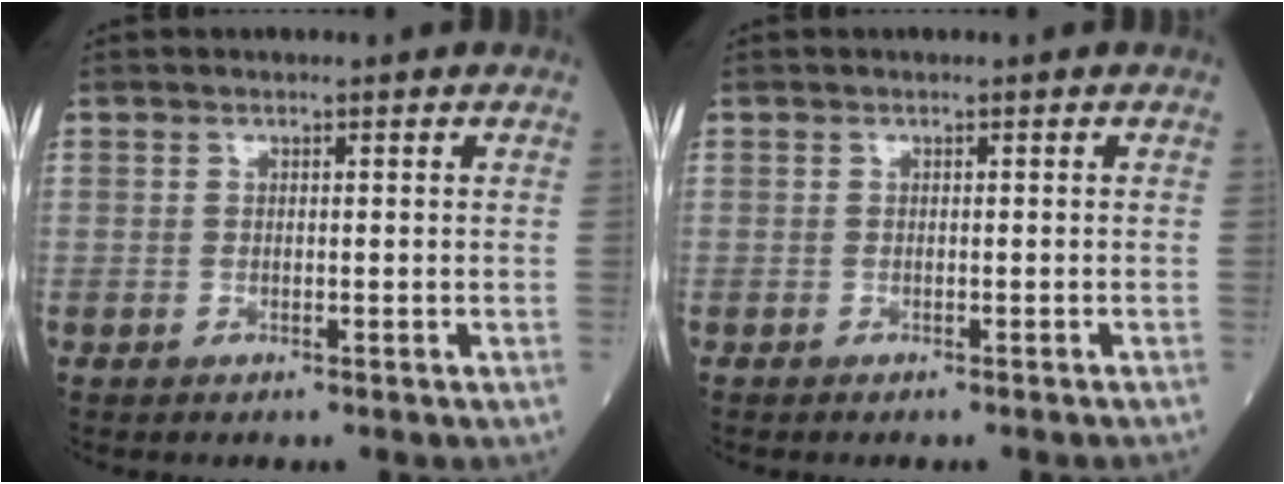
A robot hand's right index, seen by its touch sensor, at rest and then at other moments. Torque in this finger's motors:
{"motor_torque": [-1.65, -0.03, -0.26, -0.04]}